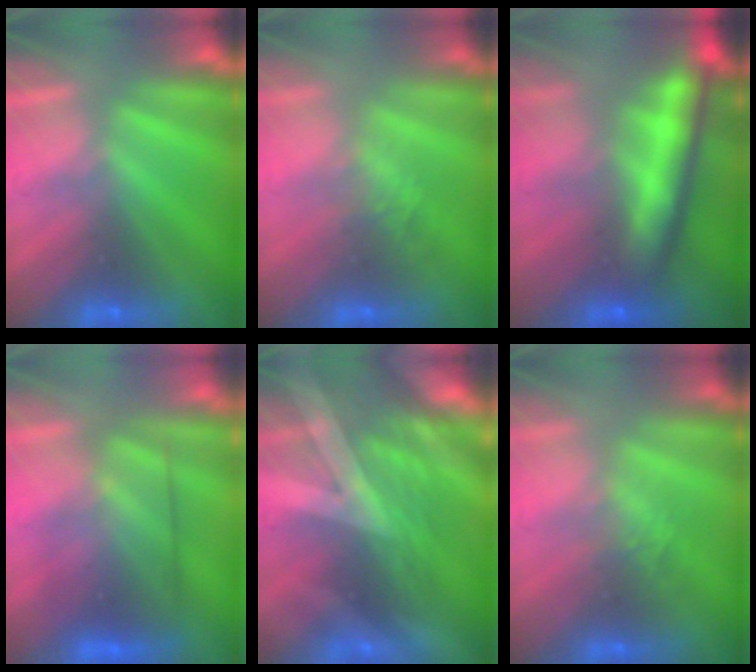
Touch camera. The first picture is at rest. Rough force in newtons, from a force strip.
{"total": 1.1}
{"total": 7.0}
{"total": 3.5}
{"total": 2.9}
{"total": 1.1}